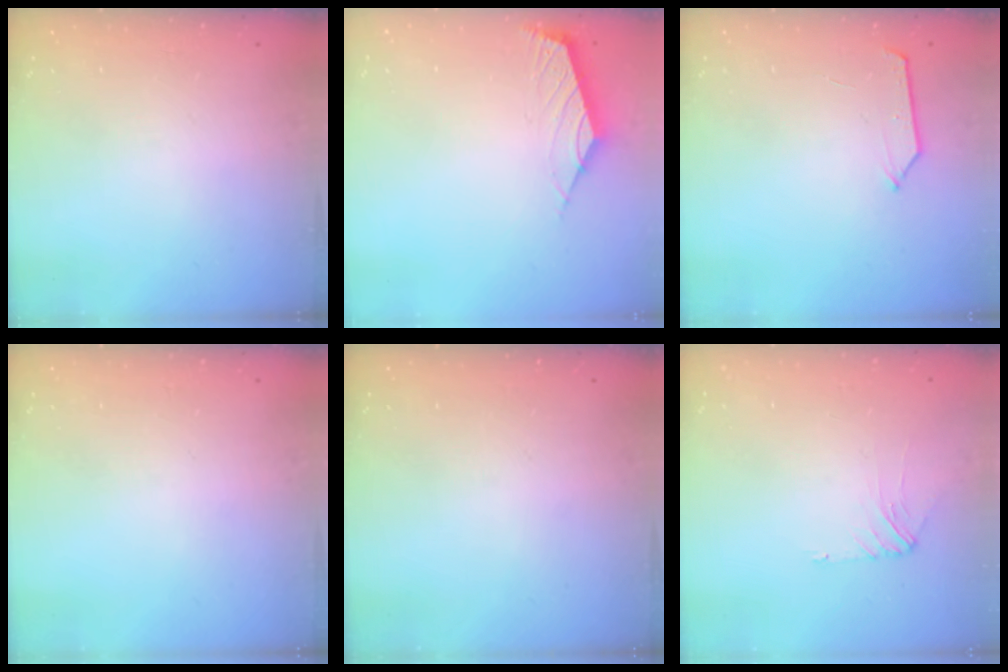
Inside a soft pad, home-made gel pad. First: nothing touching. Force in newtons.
{"total": 2.6, "press": 2.5, "slide": 0.6}
{"total": 5.6, "press": 5.5, "slide": 0.7}
{"total": 0.0}
{"total": 0.0}
{"total": 2.8, "press": 2.7, "slide": 0.5}